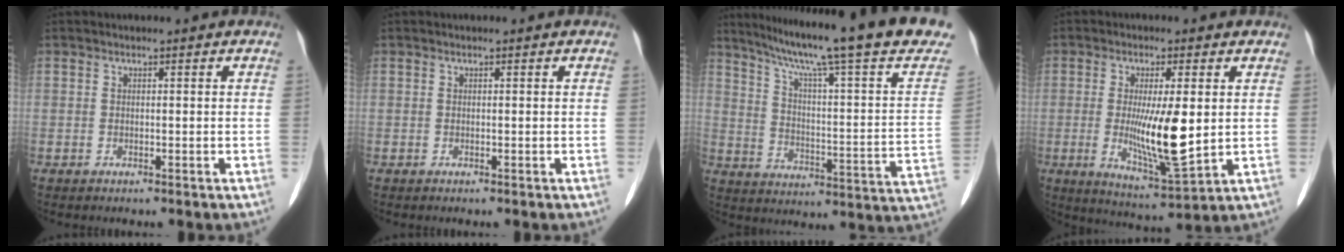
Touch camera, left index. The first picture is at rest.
{"total": 0.0}
{"total": 25.6, "force": [20.1, 0.9, 15.8], "torque": [-0.238, -0.033, 0.265]}
{"total": 10.0, "force": [0.2, 1.8, 9.9], "torque": [-0.179, -0.023, 0.007]}